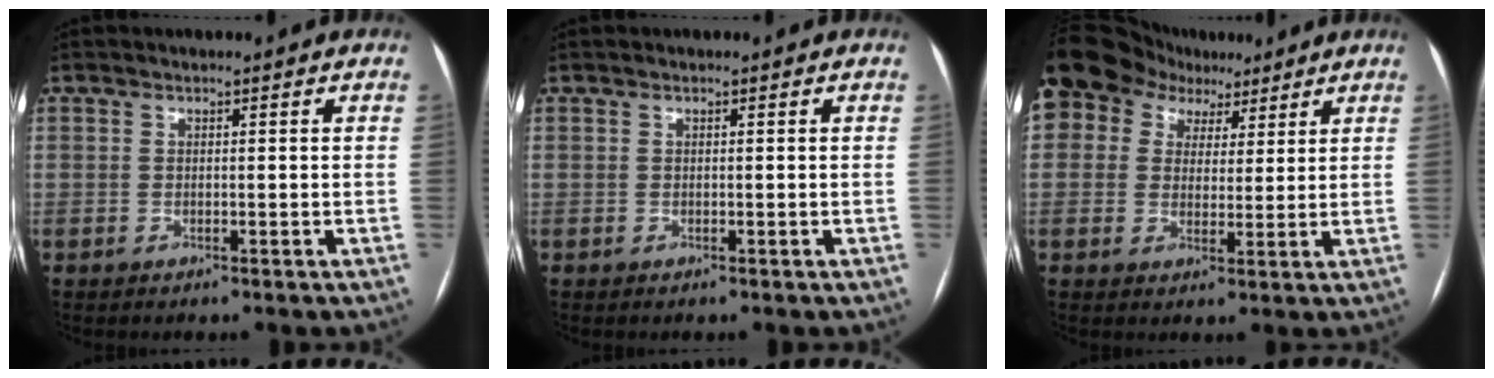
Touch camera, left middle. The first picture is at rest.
{"total": 0.0}
{"total": 22.2, "force": [12.1, 16.4, 8.9], "torque": [-0.264, 0.093, 0.220]}